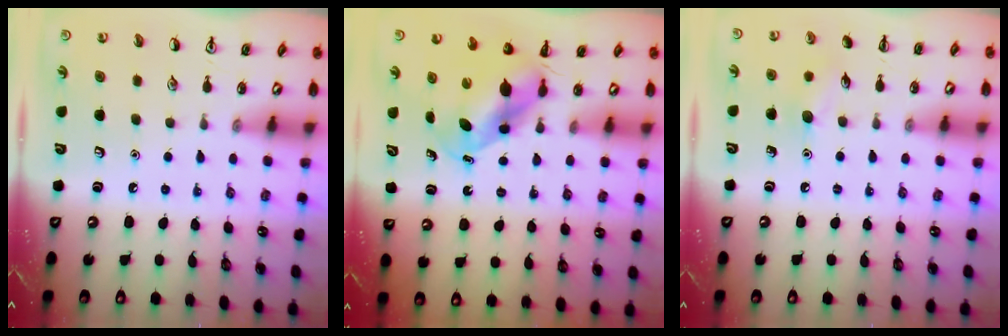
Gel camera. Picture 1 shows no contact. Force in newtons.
{"total": 5.4, "press": 5.3, "slide": 0.6}
{"total": 8.1, "press": 7.9, "slide": 1.8}